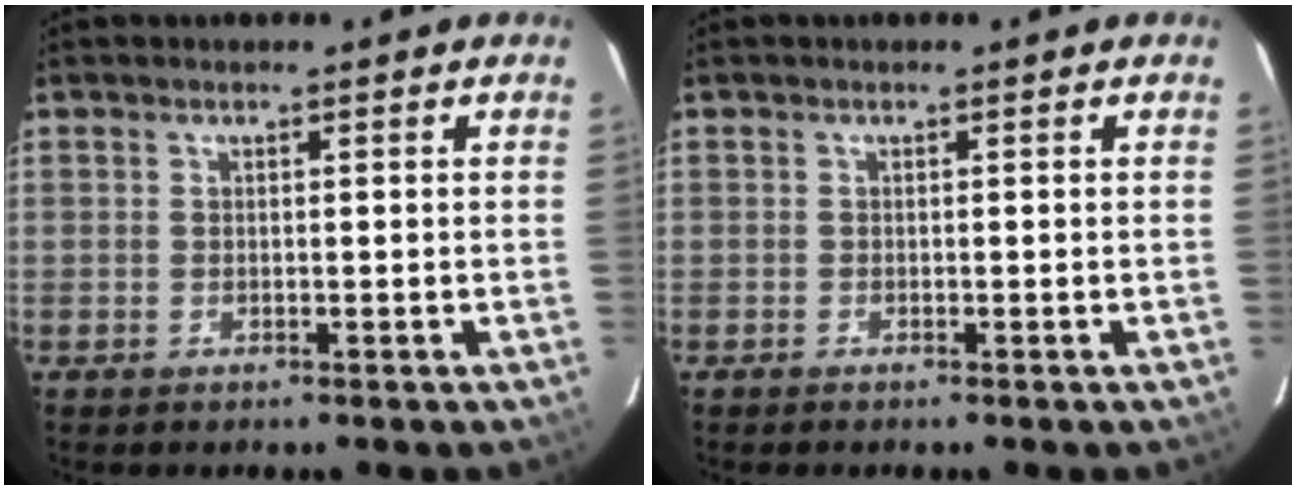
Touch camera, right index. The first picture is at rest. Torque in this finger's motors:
{"motor_torque": [0.07, 0.00, -0.02, 0.00]}